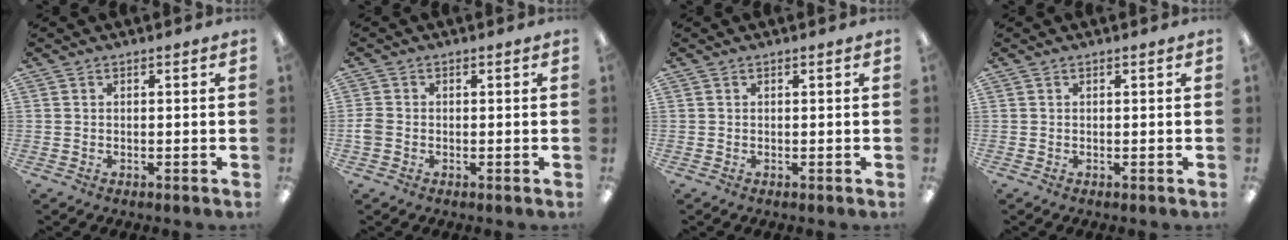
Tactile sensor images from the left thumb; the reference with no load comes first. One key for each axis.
{"total": 2.3, "fx": -0.5, "fy": 1.9, "fz": 1.3, "tx": -0.028, "ty": 0.001, "tz": -0.010}
{"total": 0.0}
{"total": 0.0}